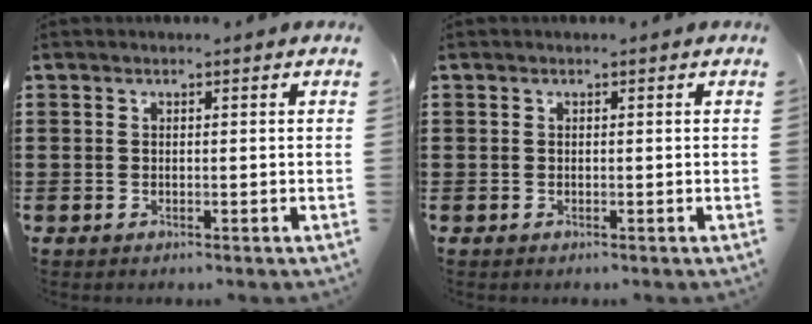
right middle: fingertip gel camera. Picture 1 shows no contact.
{"total": 0.0}